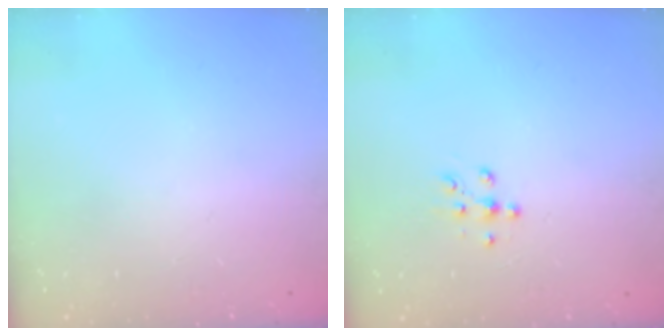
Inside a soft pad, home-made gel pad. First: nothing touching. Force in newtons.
{"total": 5.2, "press": 5.1, "slide": 1.0}